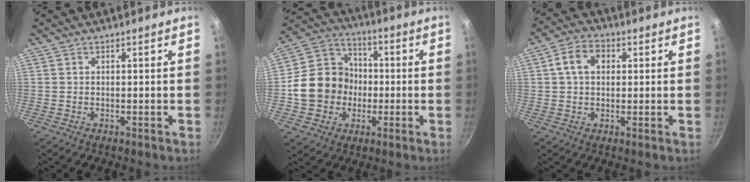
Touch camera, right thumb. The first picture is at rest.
{"total": 14.6, "force": [-1.9, 12.8, 6.7], "torque": [-0.088, 0.036, -0.040]}
{"total": 6.8, "force": [1.5, 5.0, 4.4], "torque": [-0.060, 0.014, 0.017]}